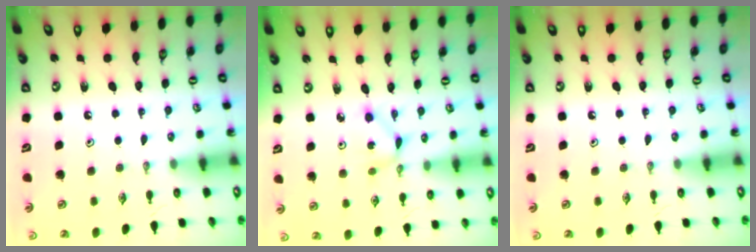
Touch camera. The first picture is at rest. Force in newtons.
{"total": 2.8, "press": 2.8, "slide": 0.1}
{"total": 0.0}